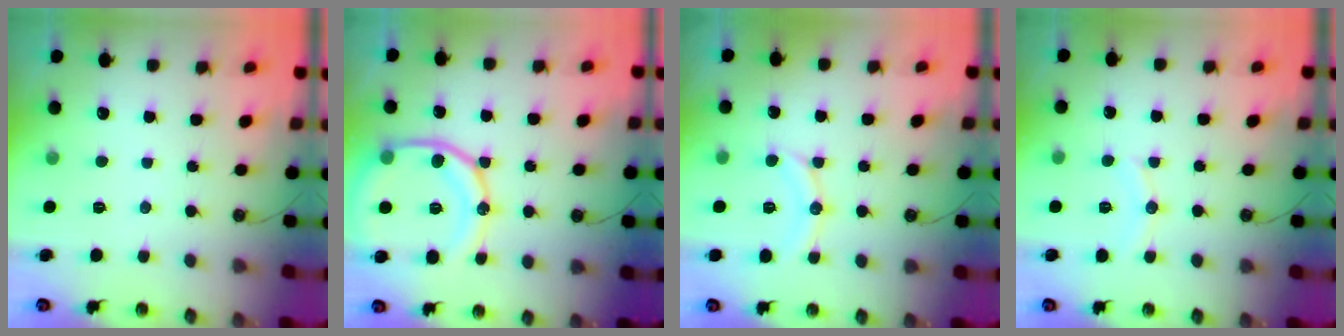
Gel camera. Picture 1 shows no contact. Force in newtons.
{"total": 17.4, "press": 17.2, "slide": 2.1}
{"total": 9.4, "press": 9.4, "slide": 0.5}
{"total": 6.8, "press": 6.8, "slide": 0.7}